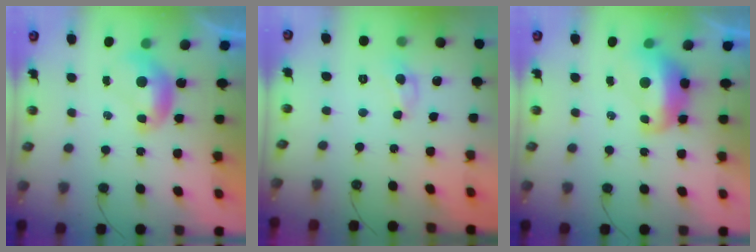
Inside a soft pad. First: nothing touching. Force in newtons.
{"total": 1.5, "press": 1.5, "slide": 0.2}
{"total": 4.1, "press": 3.9, "slide": 1.1}